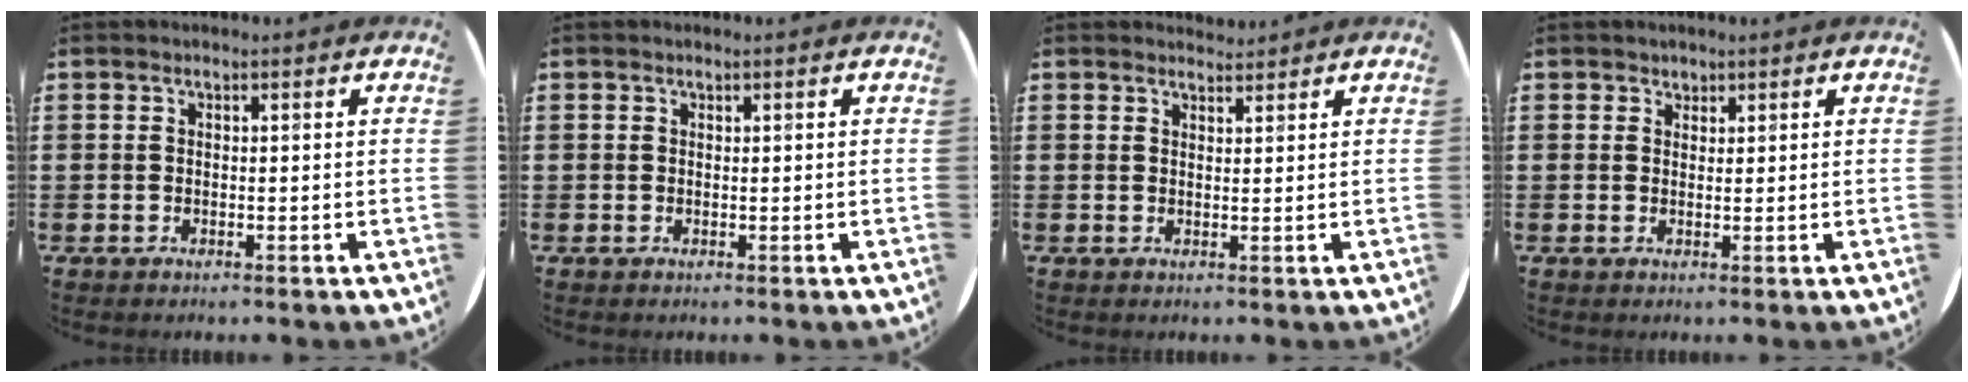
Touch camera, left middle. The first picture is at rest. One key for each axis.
{"total": 0.0}
{"total": 1.4, "fx": 1.4, "fy": 0.2, "fz": -0.2, "tx": 0.003, "ty": 0.002, "tz": 0.027}
{"total": 0.9, "fx": 0.8, "fy": 0.5, "fz": -0.1, "tx": 0.009, "ty": -0.001, "tz": 0.014}